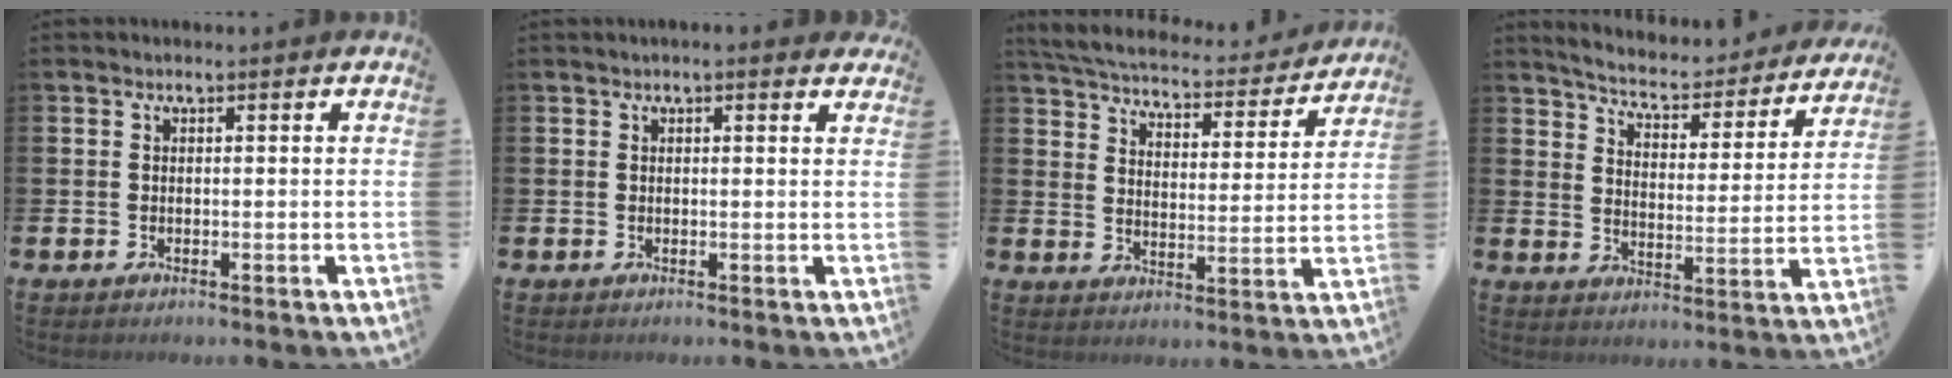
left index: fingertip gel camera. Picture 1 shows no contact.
{"total": 0.8, "force": [0.8, 0.0, 0.4], "torque": [0.007, -0.003, 0.011]}
{"total": 5.3, "force": [5.0, 0.8, 1.4], "torque": [-0.052, -0.042, 0.081]}
{"total": 5.1, "force": [4.8, 1.1, 1.3], "torque": [-0.042, -0.047, 0.074]}